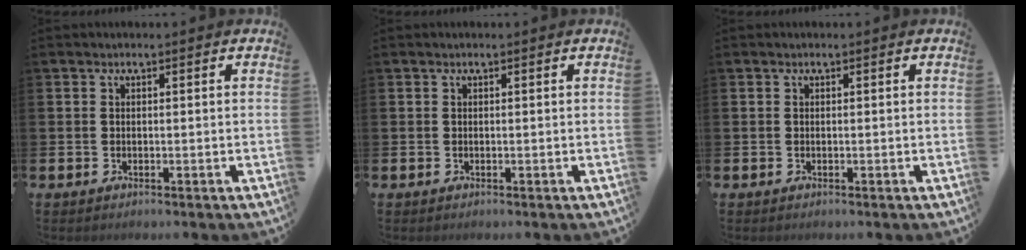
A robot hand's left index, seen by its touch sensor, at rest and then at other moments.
{"total": 0.0}
{"total": 0.0}